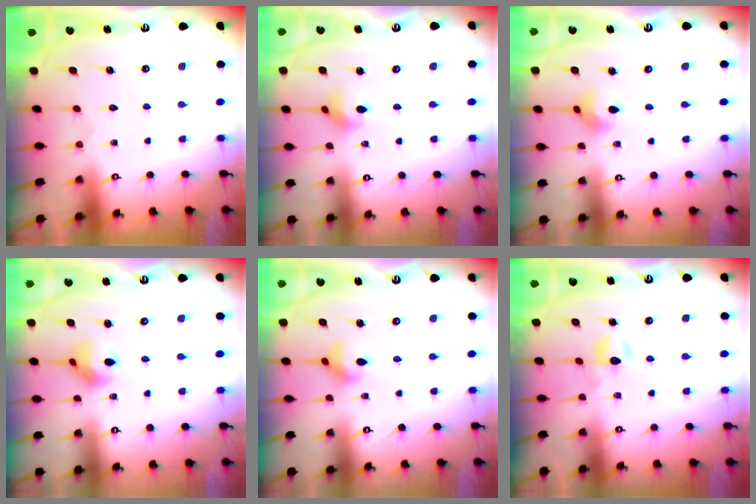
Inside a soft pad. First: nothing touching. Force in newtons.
{"total": 4.2, "press": 4.1, "slide": 0.6}
{"total": 4.7, "press": 4.7, "slide": 0.8}
{"total": 6.1, "press": 6.1, "slide": 0.4}
{"total": 5.6, "press": 5.4, "slide": 1.3}
{"total": 4.8, "press": 4.8, "slide": 0.6}